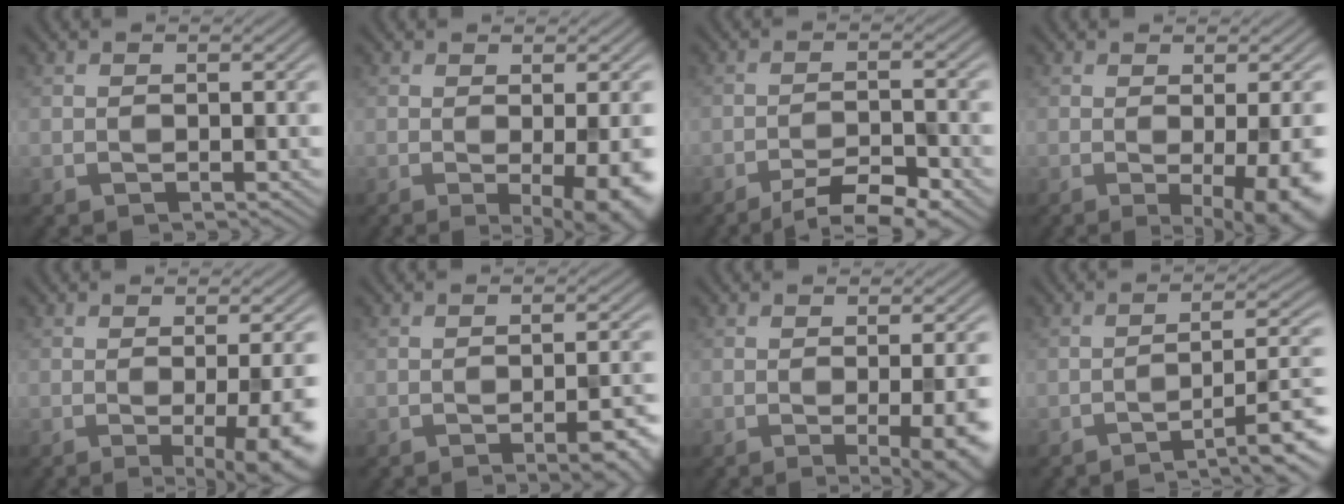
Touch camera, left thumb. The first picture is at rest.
{"total": 7.5, "force": [-1.5, 1.9, 7.1], "torque": [-0.097, -0.012, -0.012]}
{"total": 5.7, "force": [-4.1, 1.2, 3.7], "torque": [-0.066, -0.001, -0.067]}
{"total": 9.0, "force": [-1.9, 2.3, 8.5], "torque": [-0.108, -0.010, -0.016]}
{"total": 11.1, "force": [-2.9, 3.3, 10.3], "torque": [-0.101, -0.008, -0.033]}
{"total": 5.4, "force": [-2.6, 1.2, 4.5], "torque": [-0.064, 0.001, -0.035]}
{"total": 9.3, "force": [-2.3, 2.9, 8.5], "torque": [-0.090, -0.009, -0.018]}
{"total": 9.1, "force": [-5.6, 1.6, 7.0], "torque": [-0.100, 0.015, -0.081]}